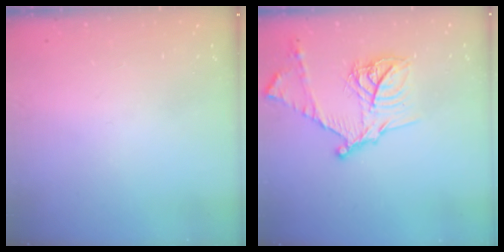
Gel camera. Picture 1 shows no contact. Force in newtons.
{"total": 18.3, "press": 18.2, "slide": 1.7}